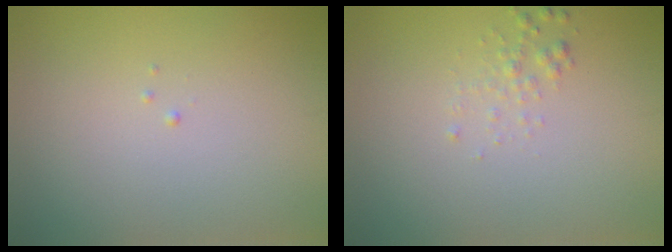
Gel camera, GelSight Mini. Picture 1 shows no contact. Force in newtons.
{"total": 1.0, "press": 1.0, "slide": 0.0}